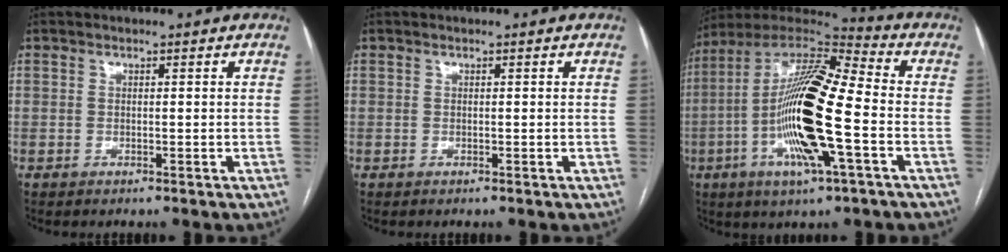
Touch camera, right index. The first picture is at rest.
{"total": 0.0}
{"total": 20.4, "force": [-4.1, 2.7, 19.8], "torque": [-0.397, -0.010, -0.079]}